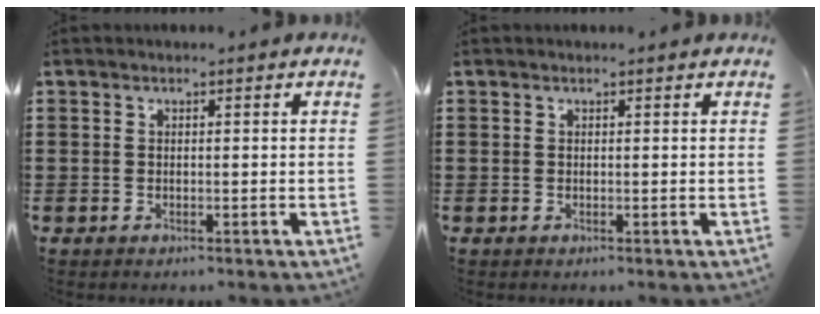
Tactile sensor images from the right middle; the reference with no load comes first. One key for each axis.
{"total": 0.0}